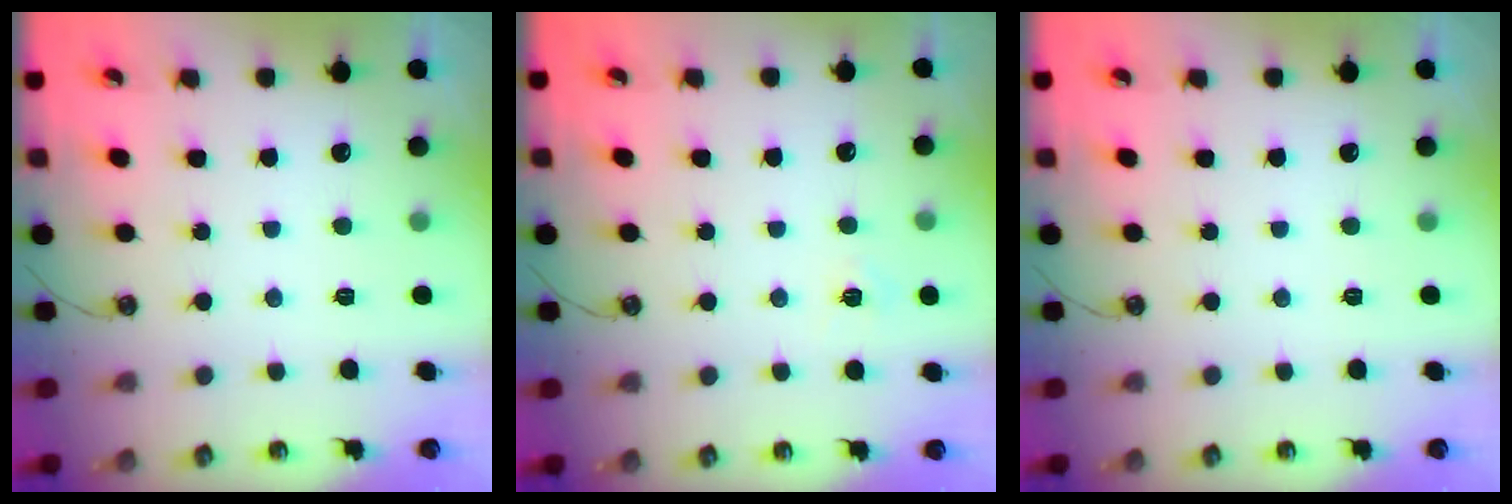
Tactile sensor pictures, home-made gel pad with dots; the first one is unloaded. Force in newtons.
{"total": 5.1, "press": 5.1, "slide": 0.4}
{"total": 0.0}